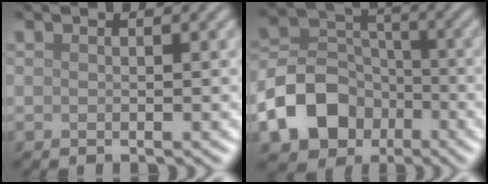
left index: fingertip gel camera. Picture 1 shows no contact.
{"total": 8.9, "force": [-4.0, 6.8, 4.3], "torque": [-0.071, -0.003, -0.088]}